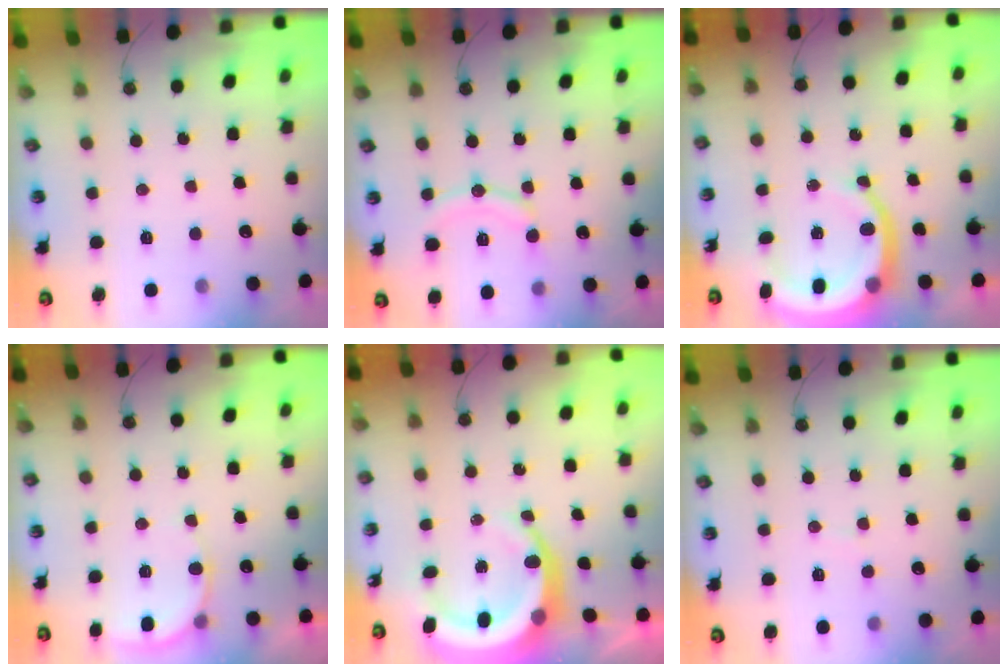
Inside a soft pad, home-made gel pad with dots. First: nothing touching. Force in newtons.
{"total": 10.3, "press": 10.3, "slide": 0.6}
{"total": 11.0, "press": 10.9, "slide": 2.0}
{"total": 6.0, "press": 6.0, "slide": 0.9}
{"total": 11.6, "press": 11.4, "slide": 2.3}
{"total": 4.5, "press": 4.5, "slide": 0.4}